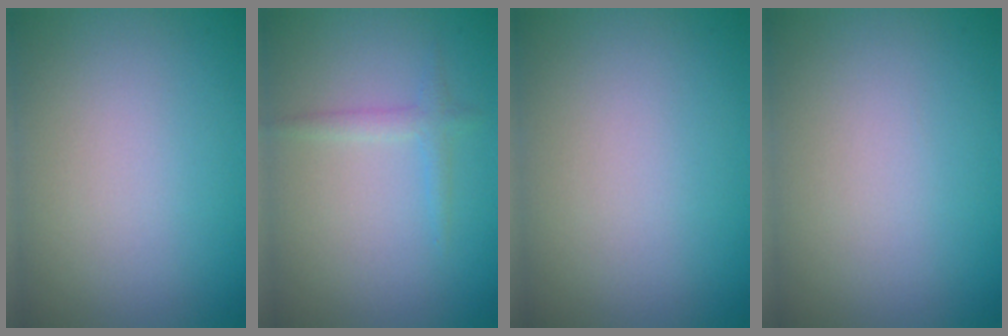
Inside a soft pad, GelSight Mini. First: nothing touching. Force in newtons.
{"total": 1.3, "press": 1.3, "slide": 0.1}
{"total": 0.0}
{"total": 0.0}